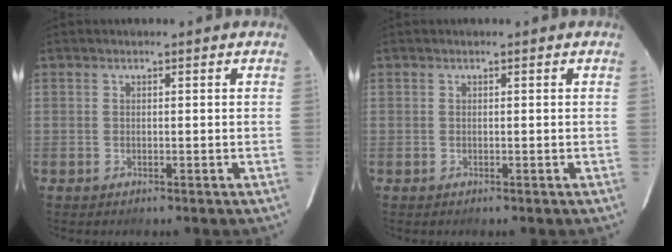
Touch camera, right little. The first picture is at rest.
{"total": 0.0}